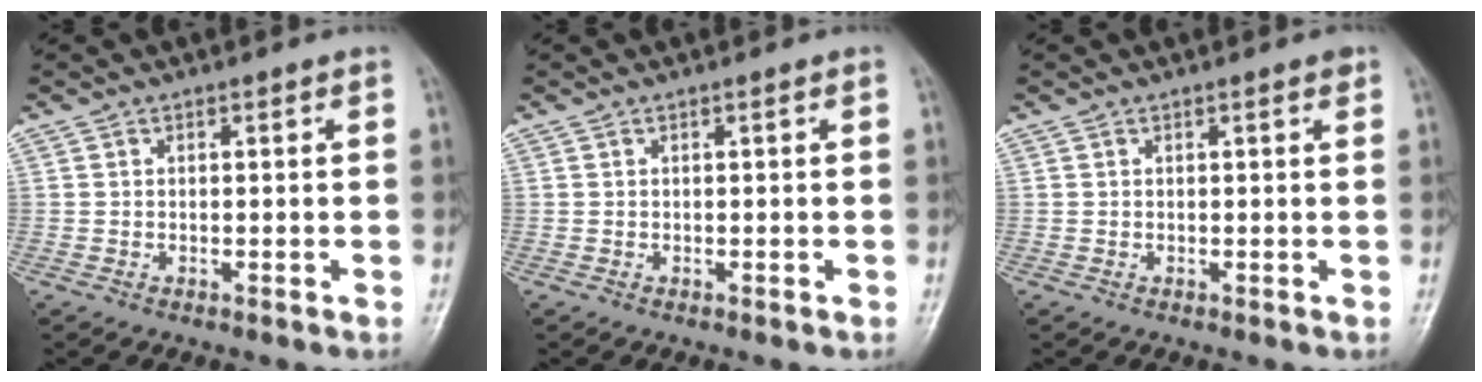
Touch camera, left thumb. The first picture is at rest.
{"total": 0.0}
{"total": 0.7, "force": [0.5, 0.2, 0.5], "torque": [-0.008, -0.001, 0.003]}